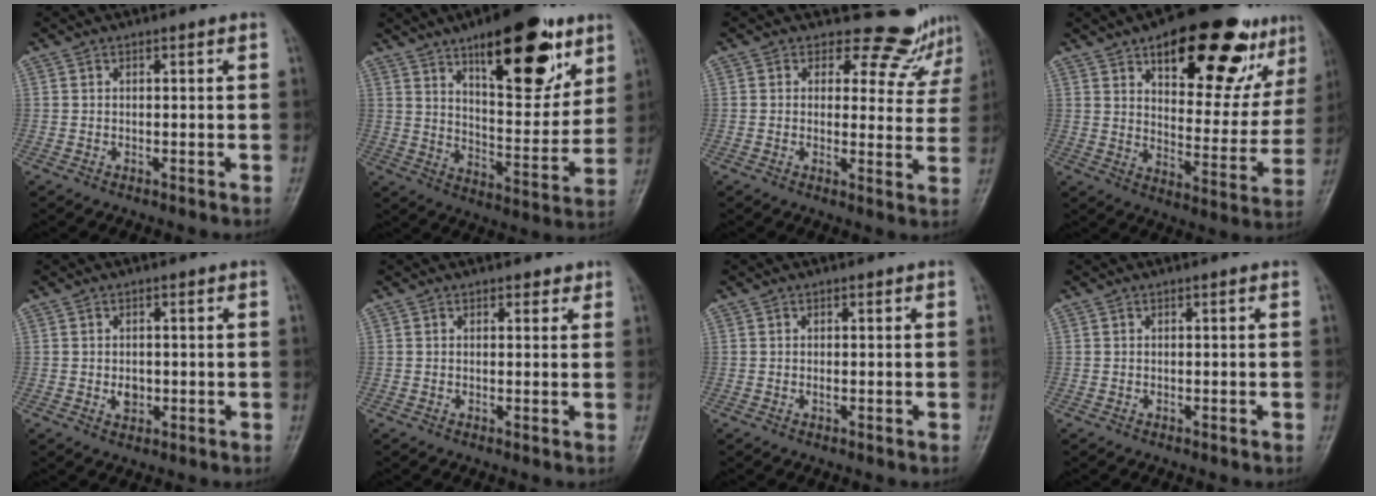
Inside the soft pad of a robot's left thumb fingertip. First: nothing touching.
{"total": 22.0, "force": [12.1, 8.6, 16.2], "torque": [-0.191, -0.058, 0.188]}
{"total": 8.8, "force": [7.9, 3.8, 0.5], "torque": [0.036, -0.060, 0.079]}
{"total": 24.8, "force": [14.6, 10.5, 17.0], "torque": [-0.179, -0.042, 0.210]}
{"total": 2.4, "force": [-0.2, 1.9, 1.5], "torque": [-0.012, 0.000, -0.002]}
{"total": 1.6, "force": [1.1, 1.0, 0.5], "torque": [0.008, -0.005, 0.010]}
{"total": 0.5, "force": [0.1, 0.3, 0.4], "torque": [-0.009, -0.001, 0.000]}
{"total": 0.0}